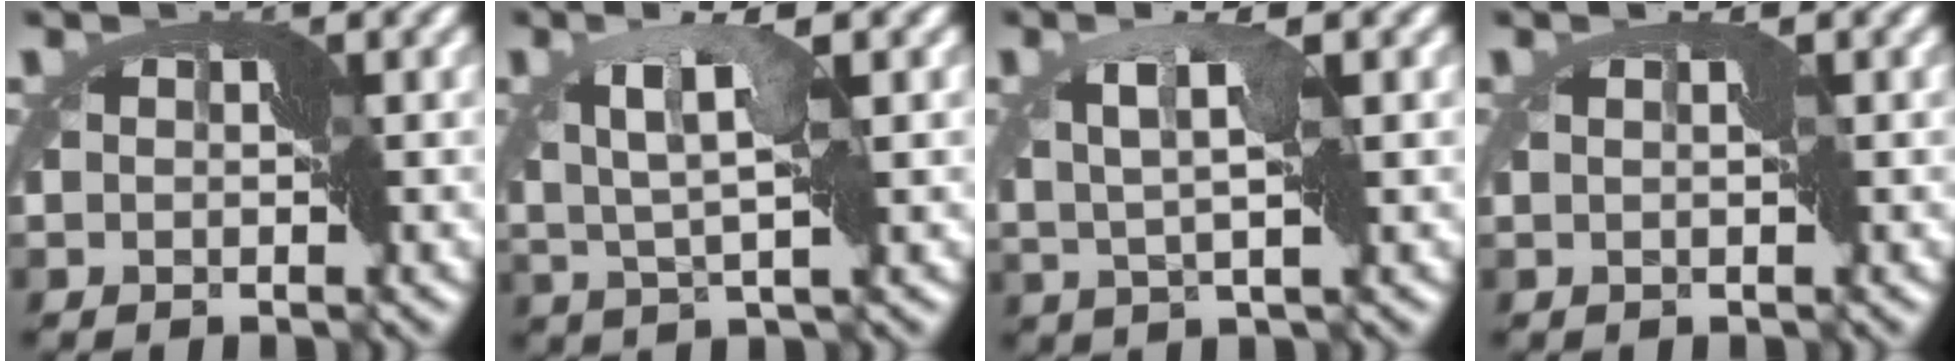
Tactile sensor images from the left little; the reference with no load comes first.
{"total": 3.5, "force": [1.7, -0.1, 3.1], "torque": [-0.080, 0.005, 0.027]}
{"total": 2.7, "force": [1.4, -0.4, 2.3], "torque": [-0.065, 0.005, 0.023]}
{"total": 0.9, "force": [0.3, -0.8, -0.1], "torque": [-0.009, -0.003, 0.005]}